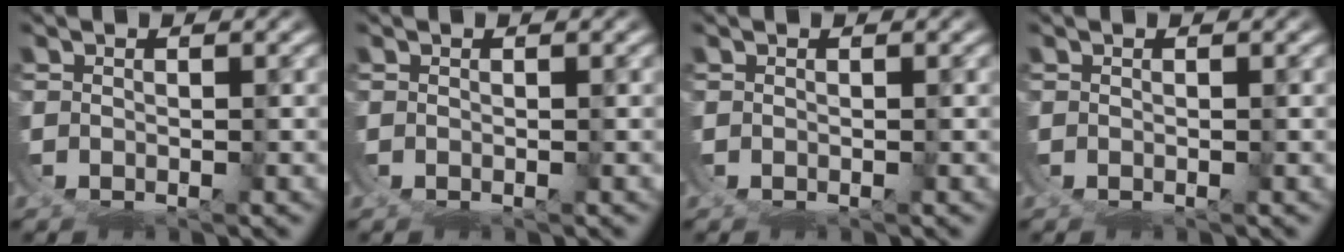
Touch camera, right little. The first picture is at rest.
{"total": 0.0}
{"total": 0.0}
{"total": 0.0}